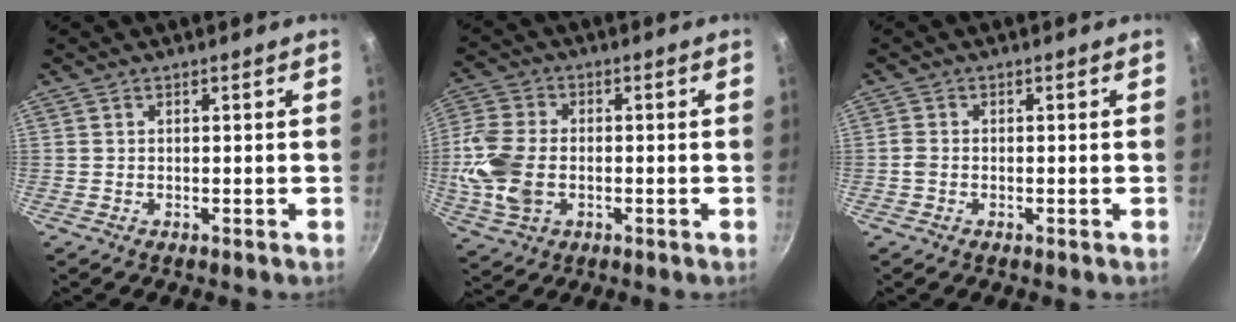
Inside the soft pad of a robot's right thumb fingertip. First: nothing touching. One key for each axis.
{"total": 11.2, "fx": -1.5, "fy": 7.6, "fz": 8.1, "tx": -0.166, "ty": 0.008, "tz": -0.036}
{"total": 1.3, "fx": -0.5, "fy": 1.0, "fz": 0.7, "tx": -0.016, "ty": 0.004, "tz": -0.011}